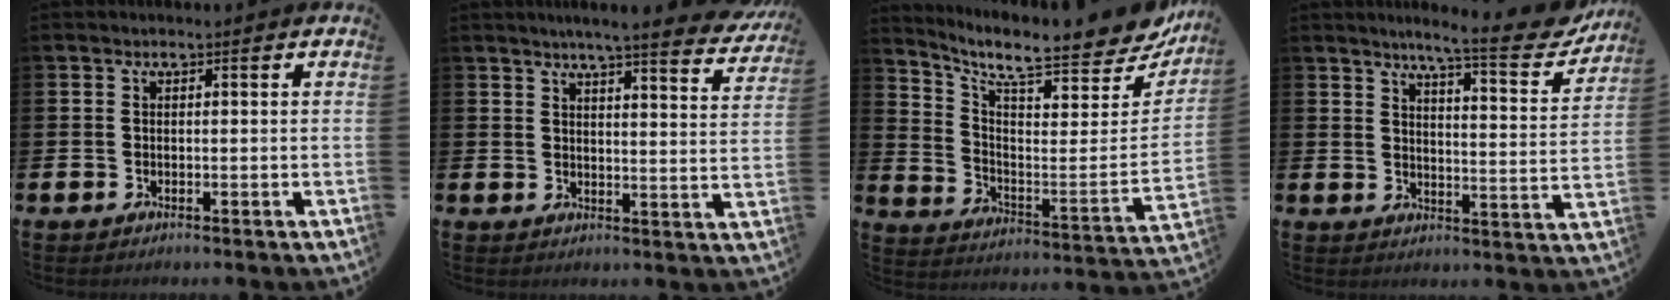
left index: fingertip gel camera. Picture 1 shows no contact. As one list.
[{"total": 5.7, "force": [5.1, -0.1, 2.4], "torque": [-0.043, -0.037, 0.082]}, {"total": 9.4, "force": [8.3, 2.1, 3.9], "torque": [-0.075, -0.086, 0.131]}, {"total": 8.1, "force": [6.9, 0.6, 4.2], "torque": [-0.065, -0.050, 0.107]}]